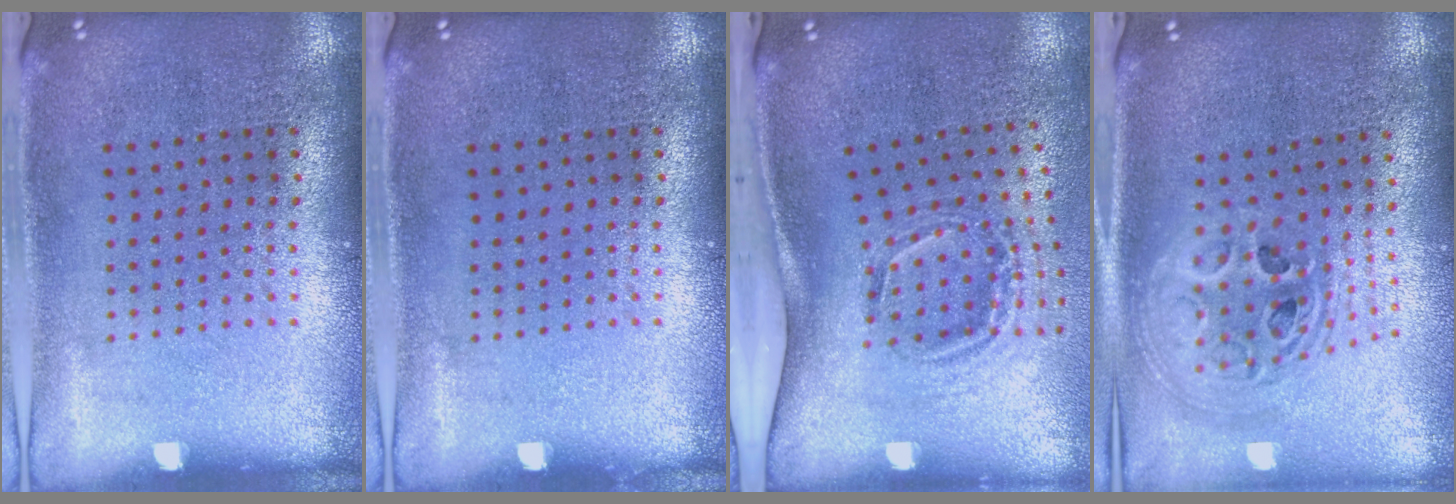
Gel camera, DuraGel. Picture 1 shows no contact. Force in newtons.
{"total": 0.0}
{"total": 2.0, "press": 1.2, "slide": 1.6}
{"total": 2.4, "press": 1.8, "slide": 1.5}